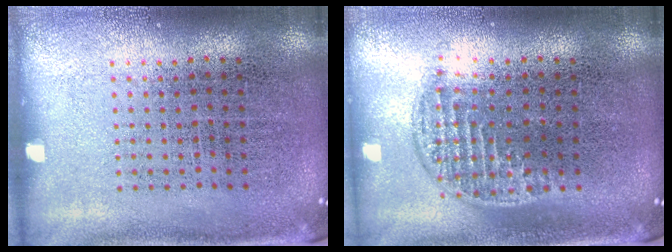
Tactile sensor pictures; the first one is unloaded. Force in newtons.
{"total": 1.2, "press": 1.0, "slide": 0.7}